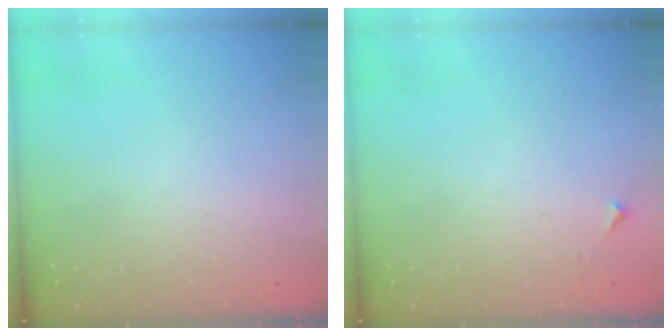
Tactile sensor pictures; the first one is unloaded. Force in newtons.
{"total": 3.4, "press": 3.3, "slide": 0.5}